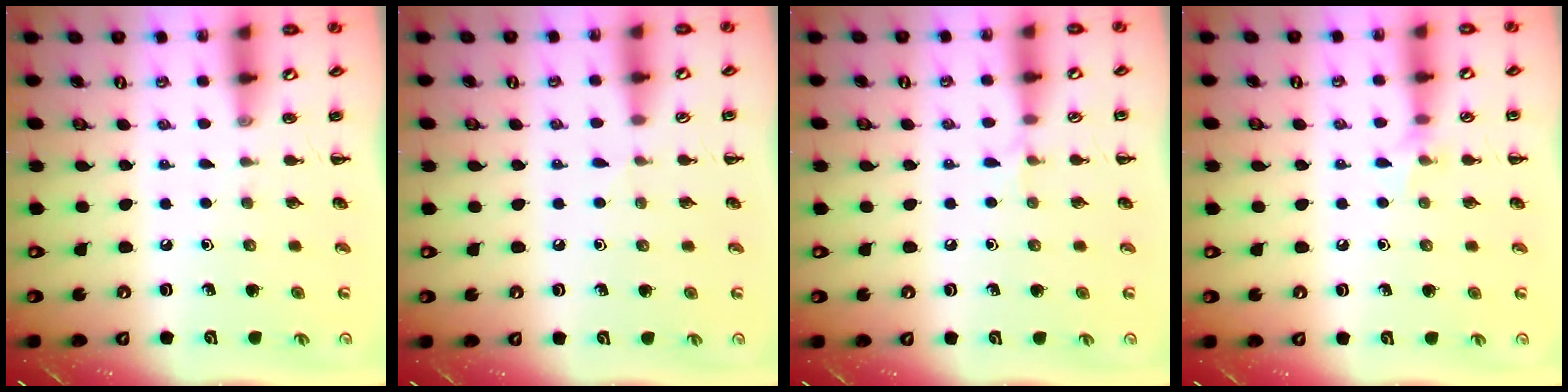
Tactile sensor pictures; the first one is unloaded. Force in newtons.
{"total": 3.5, "press": 3.3, "slide": 1.4}
{"total": 4.0, "press": 3.7, "slide": 1.5}
{"total": 5.6, "press": 5.3, "slide": 1.6}